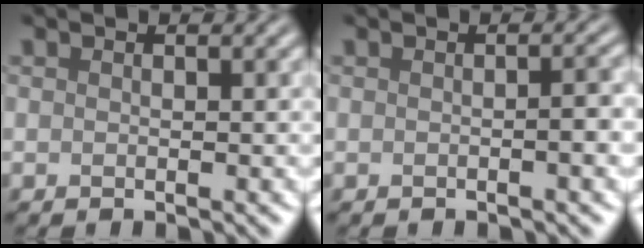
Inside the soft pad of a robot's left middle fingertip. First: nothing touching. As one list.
[{"total": 1.8, "force": [-0.2, 0.3, 1.8], "torque": [-0.024, 0.002, -0.004]}]